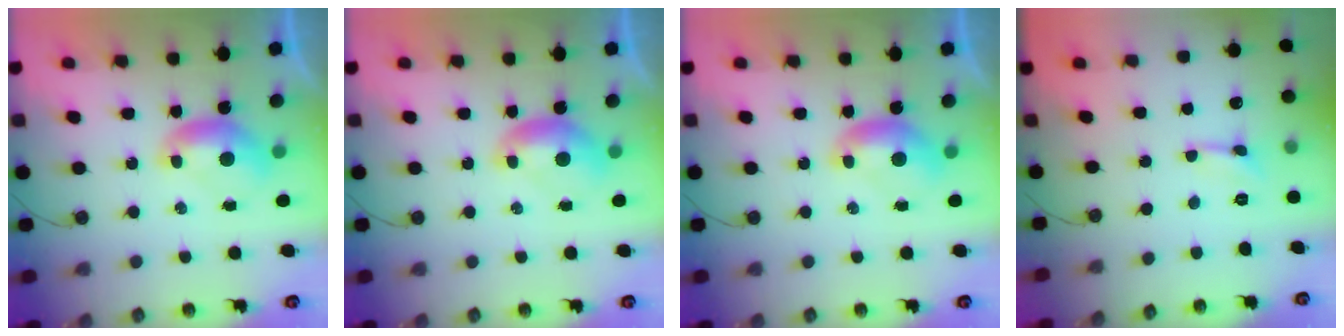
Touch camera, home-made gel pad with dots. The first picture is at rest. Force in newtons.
{"total": 0.0}
{"total": 0.0}
{"total": 0.0}